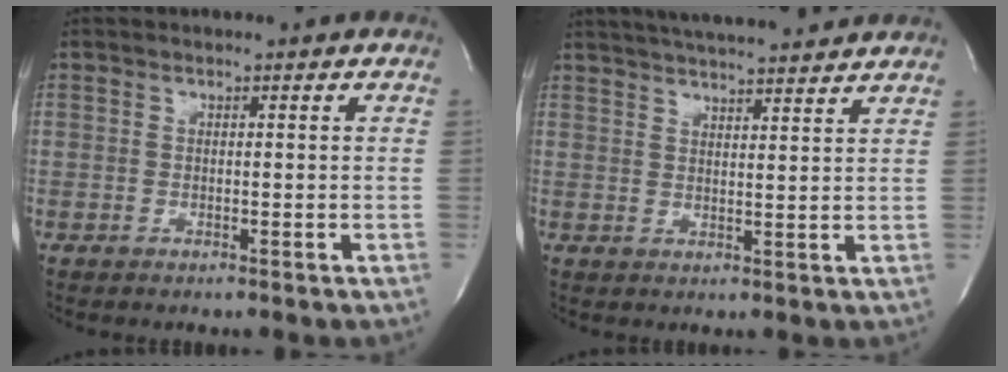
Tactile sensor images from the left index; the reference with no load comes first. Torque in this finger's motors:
{"motor_torque": [0.24, 0.01, 0.24, 0.11]}